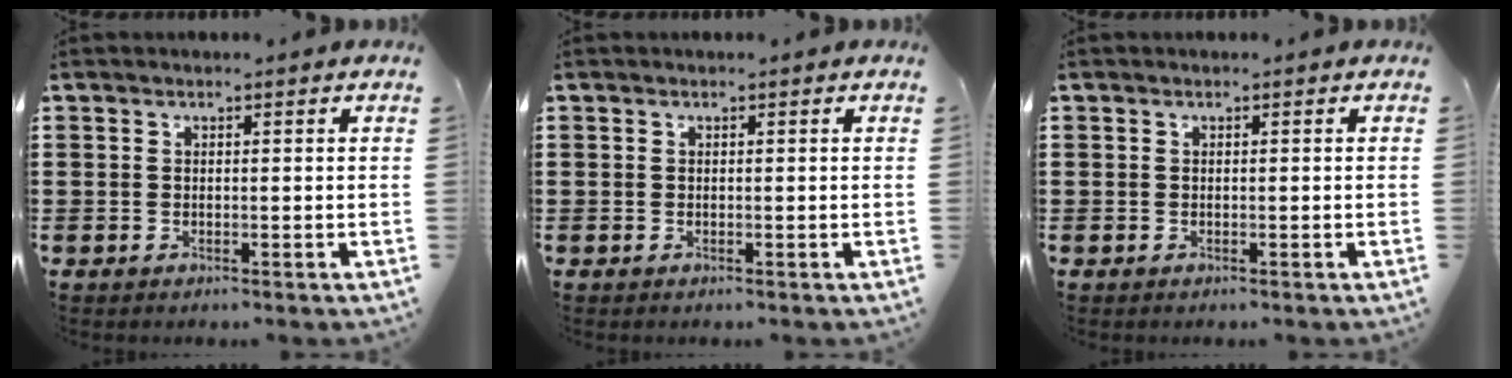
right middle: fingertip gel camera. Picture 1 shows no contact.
{"total": 0.0}
{"total": 0.0}